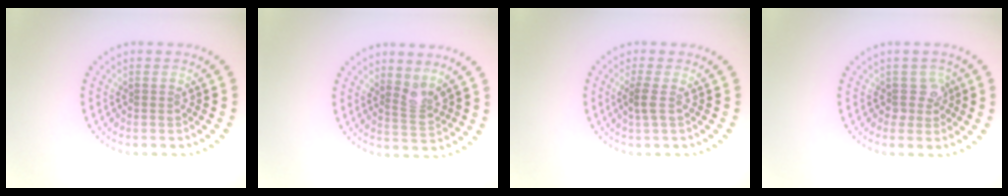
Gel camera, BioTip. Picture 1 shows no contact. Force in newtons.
{"total": 2.1, "press": 1.5, "slide": 1.4}
{"total": 1.3, "press": 1.0, "slide": 0.9}
{"total": 1.7, "press": 1.4, "slide": 1.0}